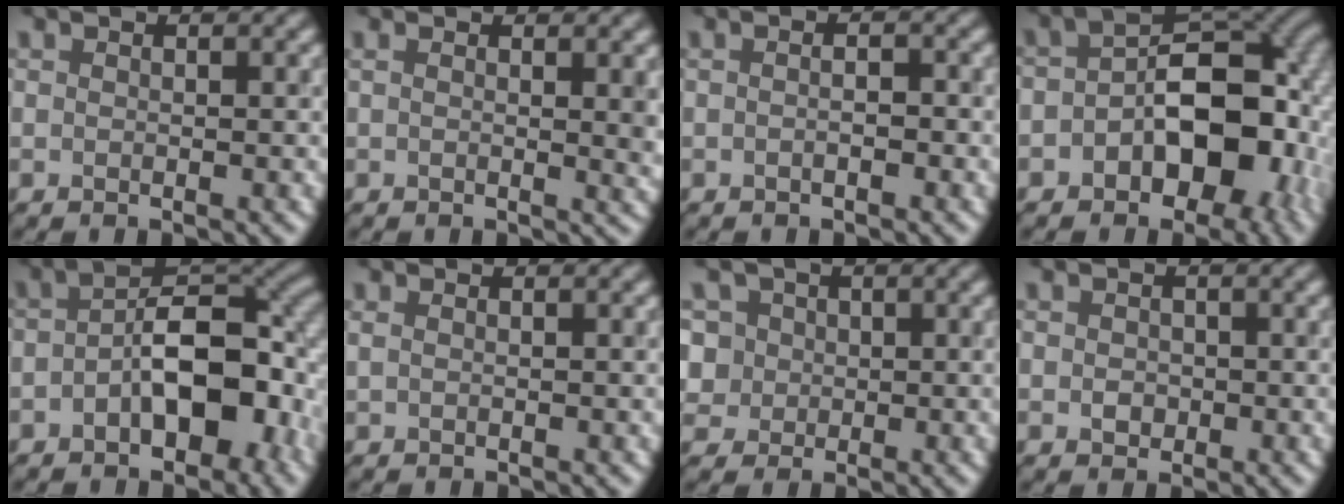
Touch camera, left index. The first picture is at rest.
{"total": 2.8, "force": [0.8, 0.6, 2.6], "torque": [-0.032, -0.001, 0.011]}
{"total": 1.8, "force": [0.0, 0.8, 1.7], "torque": [-0.006, 0.003, -0.017]}
{"total": 10.5, "force": [-2.7, 6.3, 7.9], "torque": [-0.092, 0.010, -0.052]}
{"total": 9.1, "force": [-2.0, 4.5, 7.7], "torque": [-0.106, 0.017, -0.043]}
{"total": 0.5, "force": [0.2, 0.2, 0.5], "torque": [-0.015, 0.003, 0.003]}
{"total": 5.7, "force": [2.1, 4.9, 2.1], "torque": [-0.040, 0.023, 0.013]}
{"total": 1.4, "force": [-0.2, 1.2, 0.6], "torque": [-0.010, -0.003, -0.006]}